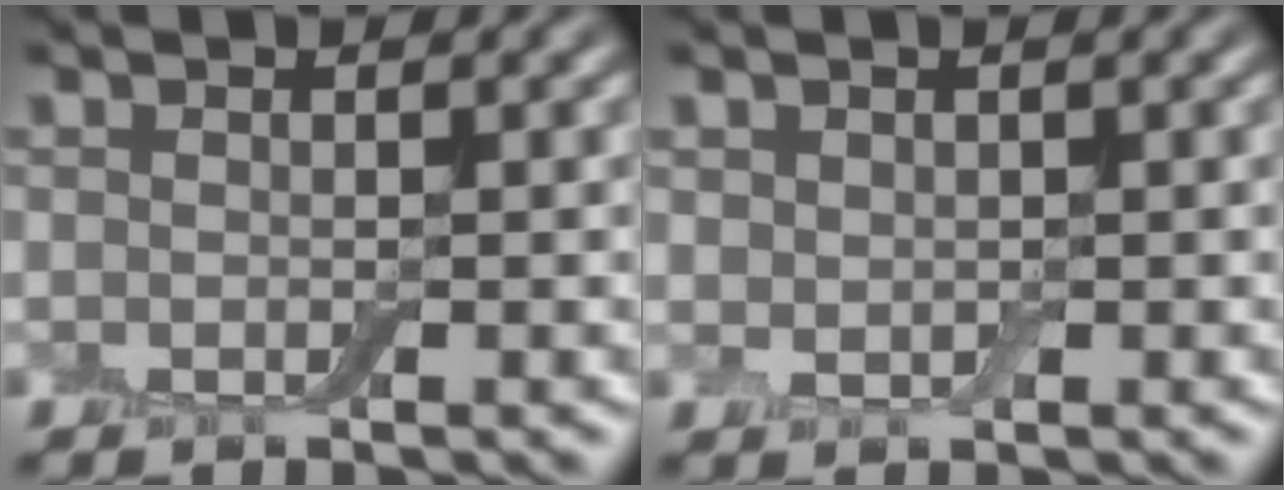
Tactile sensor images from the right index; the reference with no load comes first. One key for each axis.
{"total": 1.2, "fx": 0.5, "fy": 1.0, "fz": 0.3, "tx": -0.001, "ty": 0.003, "tz": 0.006}